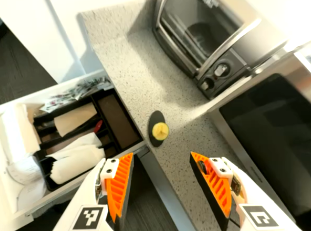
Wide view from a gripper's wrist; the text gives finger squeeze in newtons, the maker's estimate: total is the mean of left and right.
{"total": 0.0}